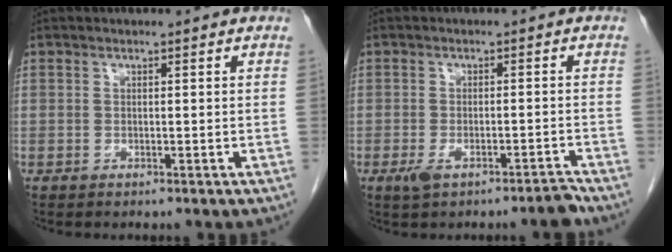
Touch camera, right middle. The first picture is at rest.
{"total": 3.9, "force": [-2.8, 0.7, 2.6], "torque": [-0.038, 0.009, -0.043]}